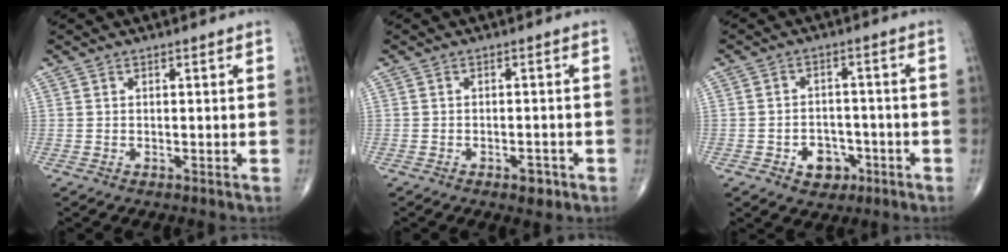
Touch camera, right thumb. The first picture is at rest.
{"total": 2.6, "force": [-1.5, 1.3, 1.8], "torque": [-0.017, 0.004, -0.018]}
{"total": 6.1, "force": [-2.7, 4.6, 2.9], "torque": [-0.018, 0.024, -0.035]}